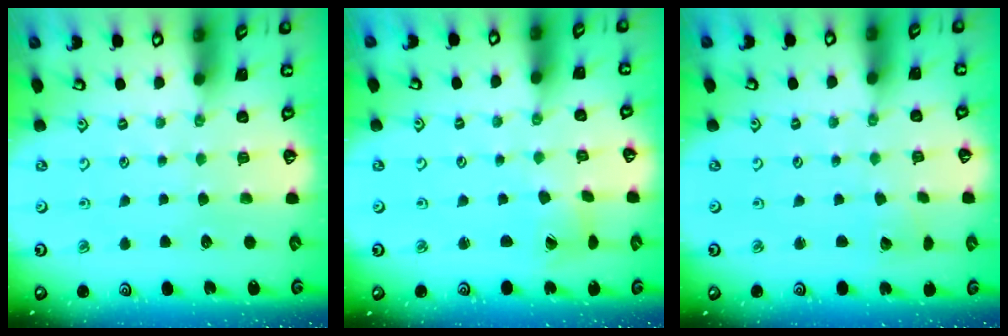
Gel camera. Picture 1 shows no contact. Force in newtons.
{"total": 2.5, "press": 2.5, "slide": 0.4}
{"total": 2.1, "press": 2.1, "slide": 0.2}